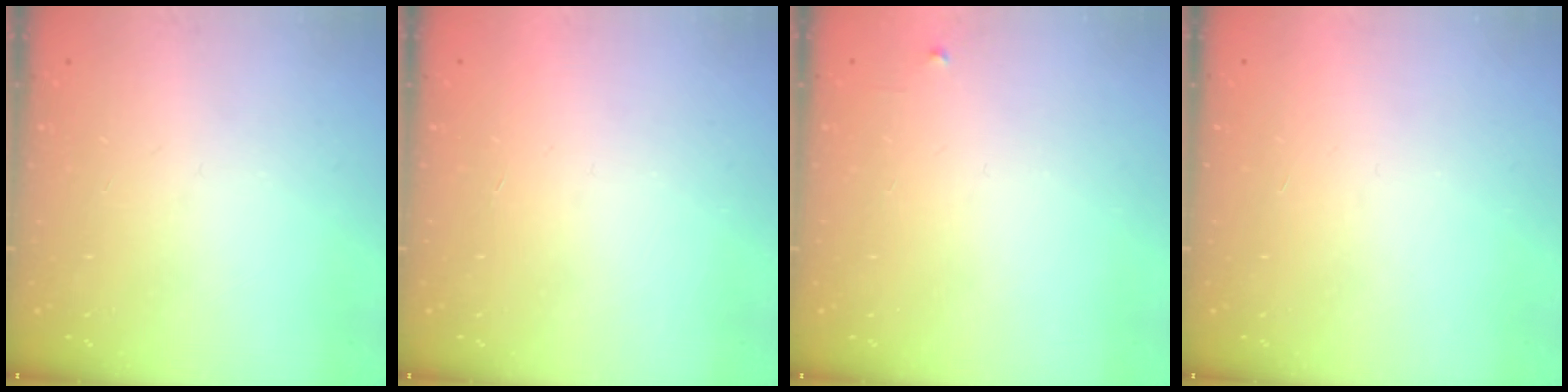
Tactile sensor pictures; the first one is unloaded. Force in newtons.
{"total": 1.5, "press": 1.5, "slide": 0.1}
{"total": 2.4, "press": 2.3, "slide": 0.4}
{"total": 1.5, "press": 1.5, "slide": 0.1}